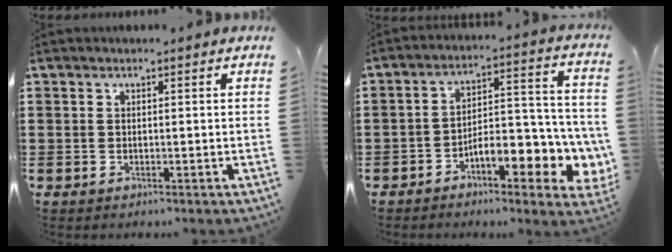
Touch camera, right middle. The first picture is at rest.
{"total": 8.2, "force": [-4.0, 3.1, 6.5], "torque": [-0.093, -0.012, -0.072]}